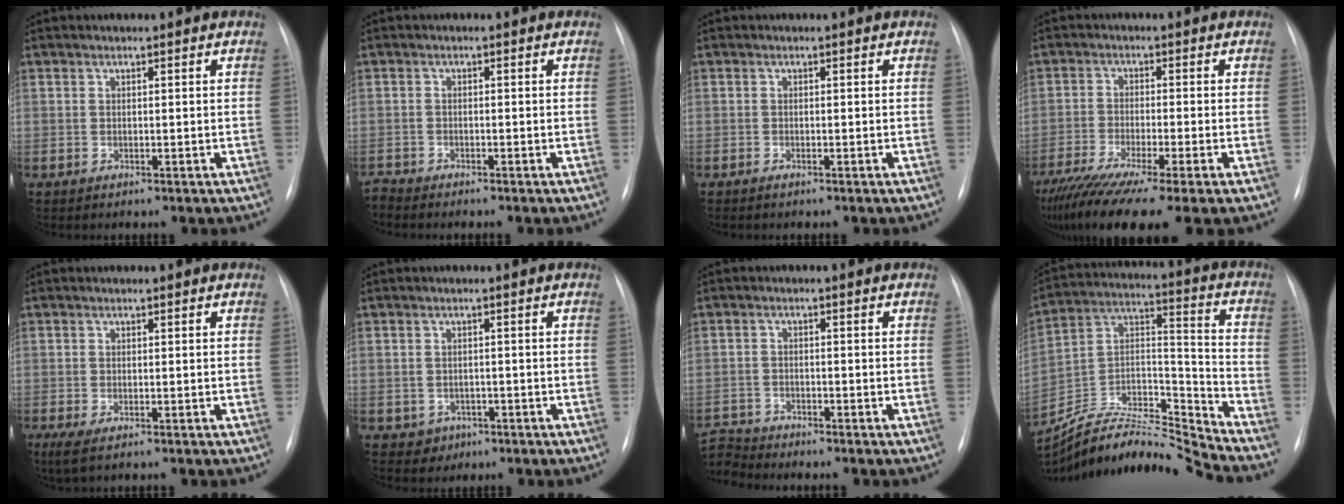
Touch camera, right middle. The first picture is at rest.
{"total": 1.8, "force": [-1.8, -0.3, -0.1], "torque": [0.003, -0.009, -0.033]}
{"total": 0.7, "force": [-0.5, 0.1, 0.4], "torque": [-0.010, -0.001, -0.009]}
{"total": 15.8, "force": [-11.6, 0.9, 10.7], "torque": [-0.183, -0.046, -0.191]}
{"total": 3.1, "force": [-2.1, 0.6, 2.2], "torque": [-0.042, -0.012, -0.033]}
{"total": 2.4, "force": [-1.2, 2.1, 0.2], "torque": [-0.001, 0.009, -0.010]}
{"total": 5.4, "force": [-5.4, 0.1, -0.6], "torque": [0.007, -0.006, -0.105]}
{"total": 18.7, "force": [-18.4, -0.6, 3.4], "torque": [-0.062, 0.050, -0.322]}